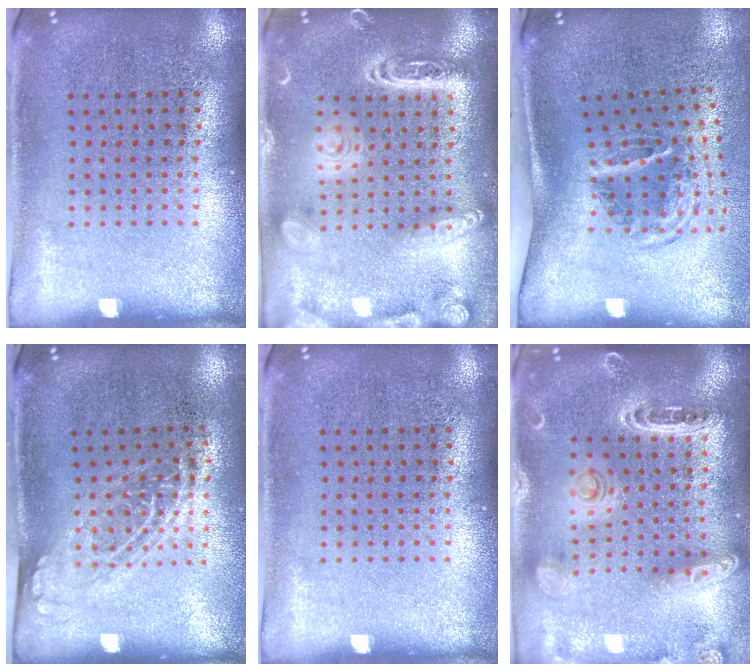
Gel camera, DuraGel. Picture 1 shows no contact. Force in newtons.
{"total": 4.1, "press": 4.1, "slide": 0.3}
{"total": 2.0, "press": 1.2, "slide": 1.6}
{"total": 1.3, "press": 1.0, "slide": 0.8}
{"total": 0.0}
{"total": 1.9, "press": 1.9, "slide": 0.4}